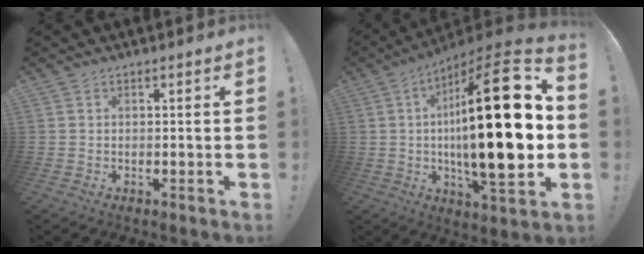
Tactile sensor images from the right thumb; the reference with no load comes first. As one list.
[{"total": 30.9, "force": [0.6, 8.0, 29.8], "torque": [-0.498, -0.010, -0.003]}]